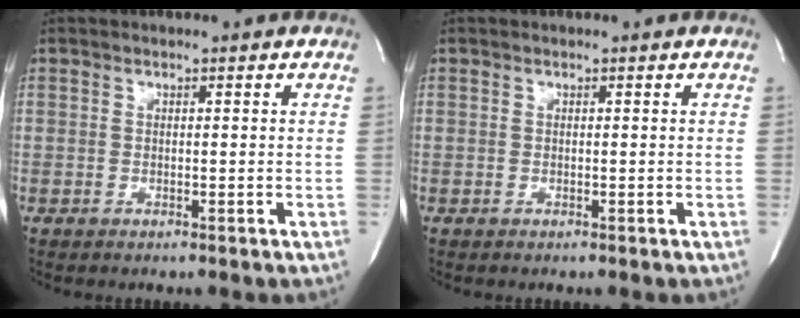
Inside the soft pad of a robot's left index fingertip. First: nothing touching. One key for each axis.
{"total": 0.0}